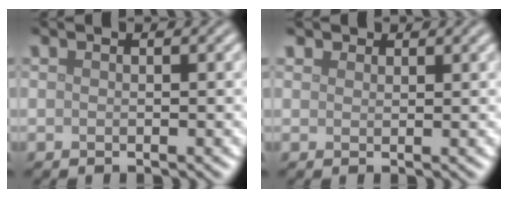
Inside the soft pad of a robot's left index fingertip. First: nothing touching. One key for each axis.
{"total": 1.1, "fx": 0.9, "fy": 0.6, "fz": 0.1, "tx": -0.003, "ty": -0.002, "tz": 0.013}